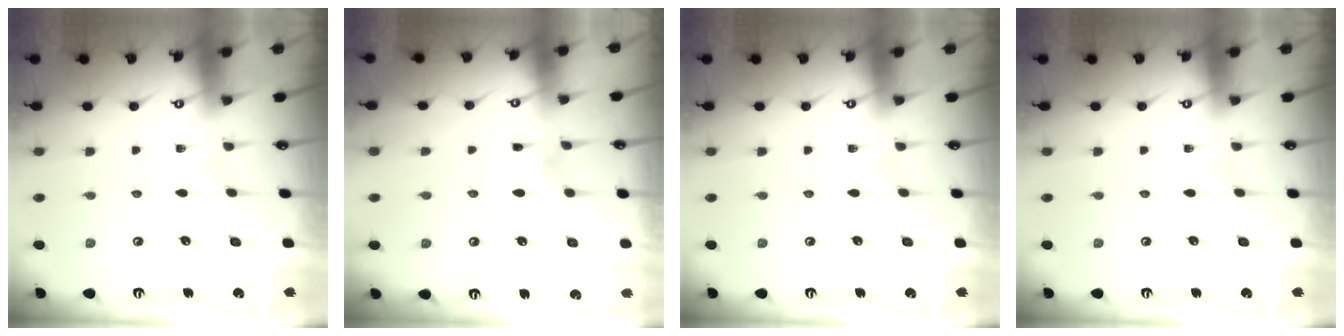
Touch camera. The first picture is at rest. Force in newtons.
{"total": 2.2, "press": 2.2, "slide": 0.5}
{"total": 0.0}
{"total": 0.0}